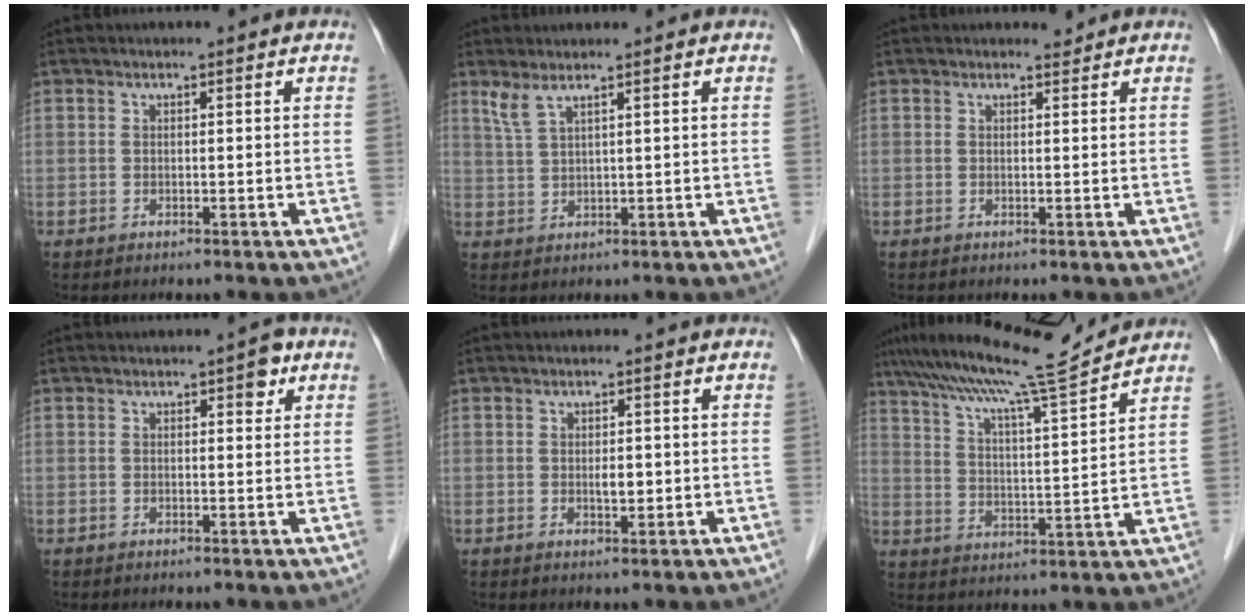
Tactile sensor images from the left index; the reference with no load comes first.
{"total": 2.7, "force": [2.0, 0.1, 1.9], "torque": [-0.054, 0.004, 0.048]}
{"total": 0.8, "force": [0.8, 0.1, -0.1], "torque": [-0.008, -0.007, 0.010]}
{"total": 2.3, "force": [1.2, 1.0, 1.8], "torque": [-0.018, 0.004, 0.012]}
{"total": 1.8, "force": [-0.3, 0.7, 1.6], "torque": [-0.028, -0.004, -0.003]}
{"total": 13.6, "force": [12.2, -1.5, 5.8], "torque": [-0.106, -0.005, 0.195]}